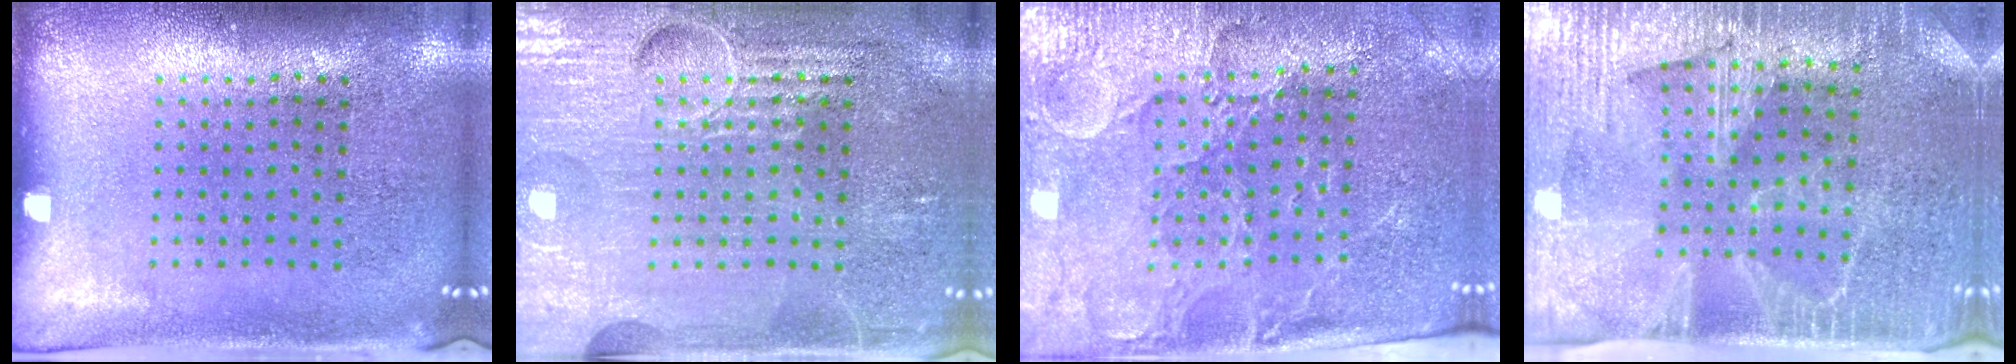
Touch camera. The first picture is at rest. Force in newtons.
{"total": 4.2, "press": 4.2, "slide": 0.4}
{"total": 3.5, "press": 3.3, "slide": 1.1}
{"total": 4.0, "press": 3.4, "slide": 2.0}